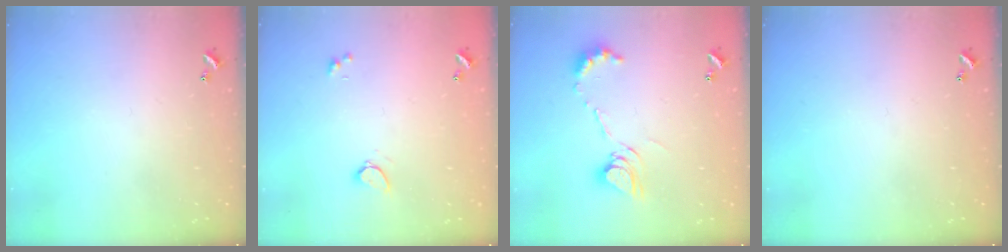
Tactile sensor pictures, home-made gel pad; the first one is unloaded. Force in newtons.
{"total": 0.6, "press": 0.6, "slide": 0.2}
{"total": 12.5, "press": 12.4, "slide": 1.7}
{"total": 0.0}